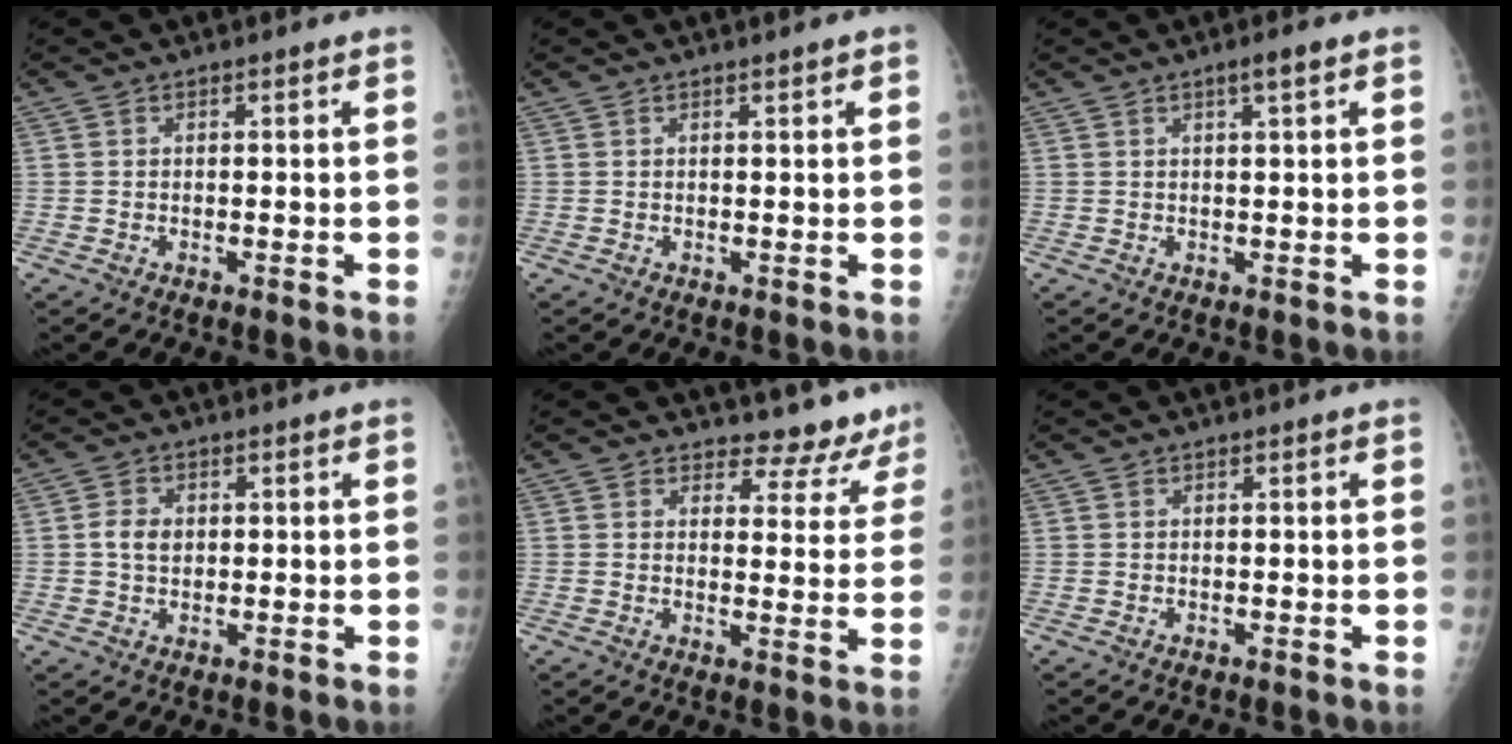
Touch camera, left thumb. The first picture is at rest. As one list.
[{"total": 1.0, "force": [0.6, 0.1, 0.8], "torque": [-0.010, 0.000, 0.008]}, {"total": 2.5, "force": [1.3, 0.2, 2.1], "torque": [-0.036, -0.003, 0.022]}, {"total": 3.7, "force": [0.4, 2.8, 2.4], "torque": [-0.036, 0.001, 0.005]}, {"total": 8.5, "force": [7.9, 3.0, -0.7], "torque": [0.050, -0.063, 0.074]}, {"total": 0.0}]